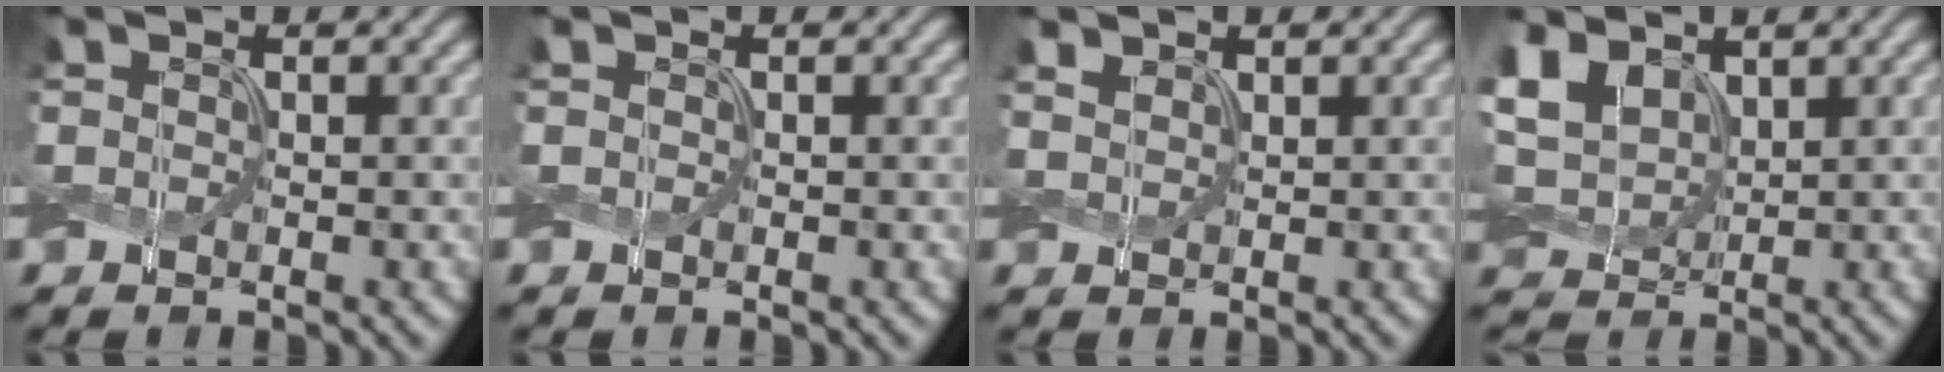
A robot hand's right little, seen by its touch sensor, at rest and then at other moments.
{"total": 0.0}
{"total": 1.2, "force": [0.9, 0.5, 0.5], "torque": [-0.012, 0.004, 0.020]}
{"total": 5.4, "force": [1.7, 3.6, 3.6], "torque": [-0.095, 0.005, 0.030]}